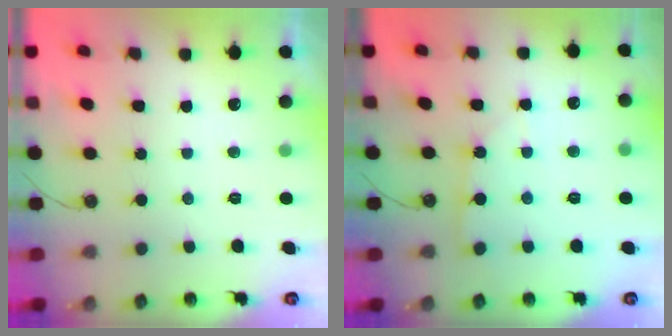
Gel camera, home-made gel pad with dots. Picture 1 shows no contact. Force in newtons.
{"total": 2.2, "press": 2.1, "slide": 0.3}